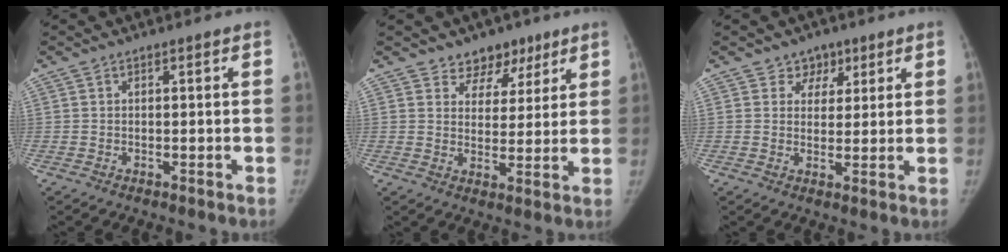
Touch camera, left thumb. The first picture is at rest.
{"total": 6.8, "force": [4.8, 4.7, 1.1], "torque": [0.027, -0.028, 0.074]}
{"total": 4.2, "force": [2.5, 3.4, 0.4], "torque": [0.024, -0.010, 0.035]}